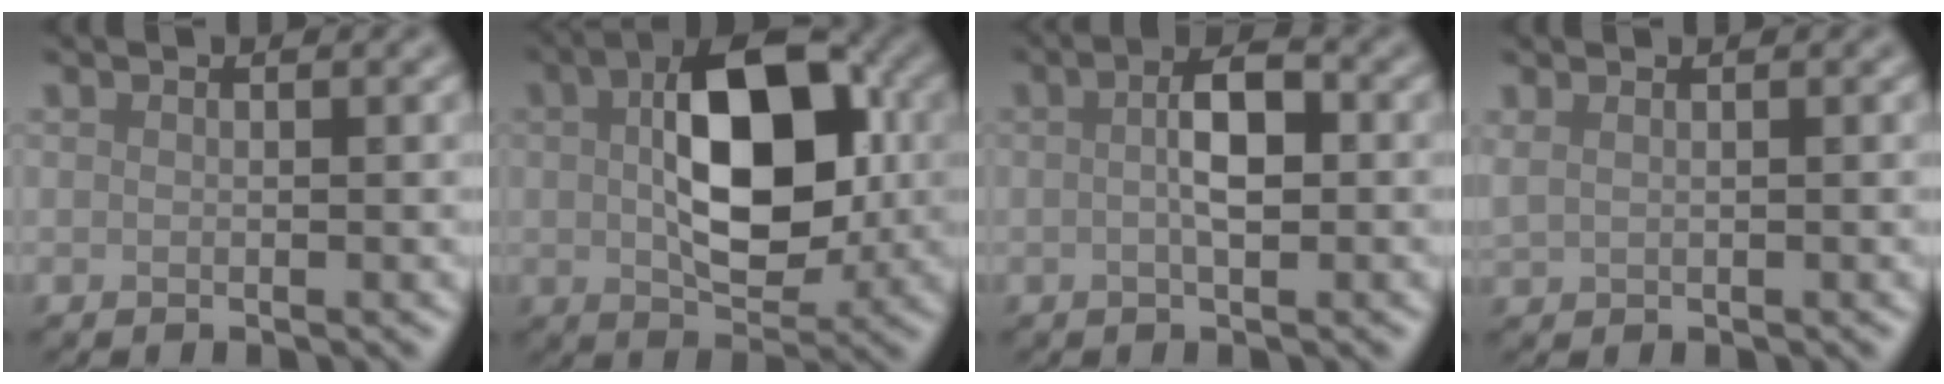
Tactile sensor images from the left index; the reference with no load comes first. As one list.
[{"total": 10.8, "force": [1.0, 6.1, 8.8], "torque": [-0.143, 0.007, 0.016]}, {"total": 3.6, "force": [-0.2, 1.2, 3.4], "torque": [-0.069, 0.005, -0.006]}, {"total": 1.3, "force": [0.8, 0.5, 0.8], "torque": [-0.012, 0.004, 0.010]}]